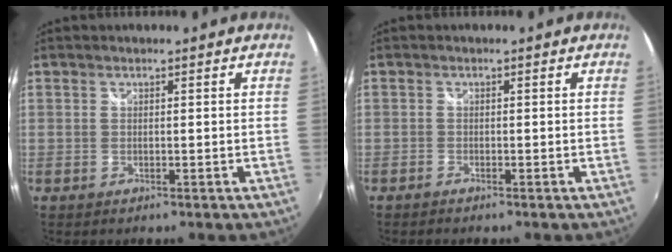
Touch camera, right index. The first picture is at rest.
{"total": 0.9, "force": [-0.8, 0.2, 0.3], "torque": [-0.009, -0.004, -0.018]}